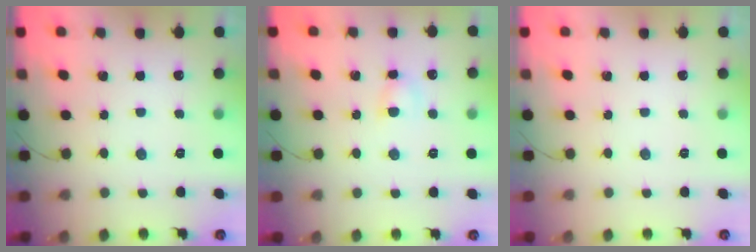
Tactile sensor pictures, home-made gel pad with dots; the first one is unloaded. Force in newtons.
{"total": 3.7, "press": 3.7, "slide": 0.7}
{"total": 0.0}